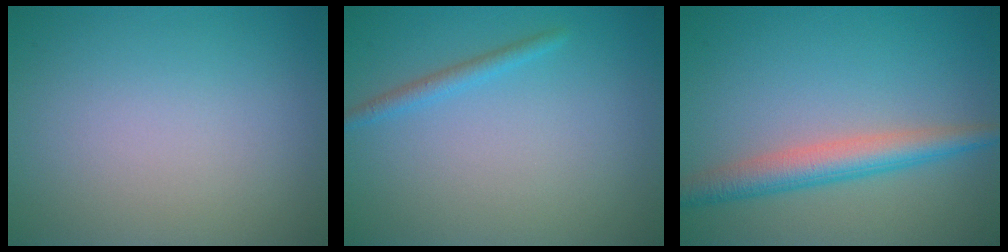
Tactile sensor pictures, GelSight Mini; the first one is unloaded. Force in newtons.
{"total": 1.4, "press": 1.4, "slide": 0.1}
{"total": 4.0, "press": 4.0, "slide": 0.1}